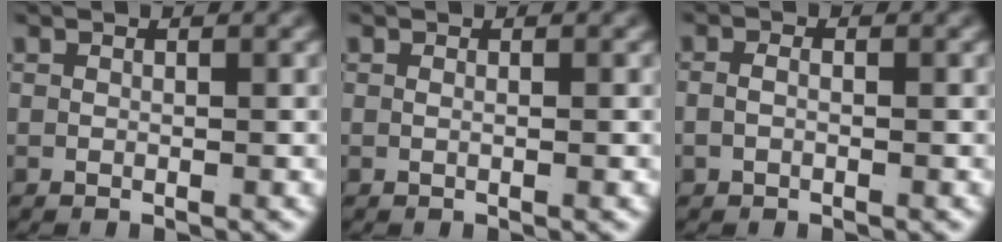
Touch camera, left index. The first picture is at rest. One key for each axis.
{"total": 0.6, "fx": -0.1, "fy": -0.4, "fz": 0.4, "tx": -0.007, "ty": -0.003, "tz": -0.001}
{"total": 1.3, "fx": -0.4, "fy": 0.6, "fz": 1.1, "tx": -0.028, "ty": -0.004, "tz": -0.006}